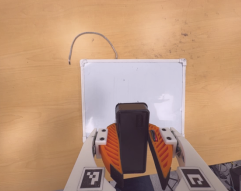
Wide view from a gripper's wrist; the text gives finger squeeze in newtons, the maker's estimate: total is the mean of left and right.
{"total": 9.3, "left": 9.4, "right": 9.2}